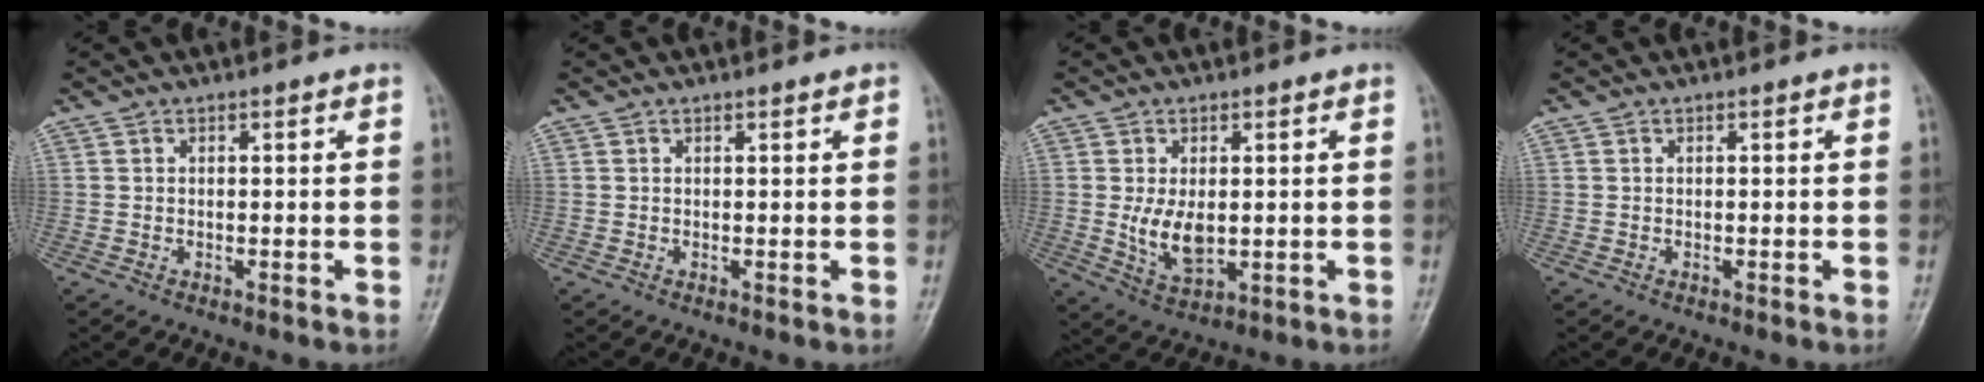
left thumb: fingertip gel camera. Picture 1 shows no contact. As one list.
[{"total": 0.7, "force": [0.5, 0.2, 0.6], "torque": [-0.006, 0.000, 0.004]}, {"total": 6.7, "force": [0.1, 3.9, 5.5], "torque": [-0.091, -0.014, 0.013]}, {"total": 0.0}]